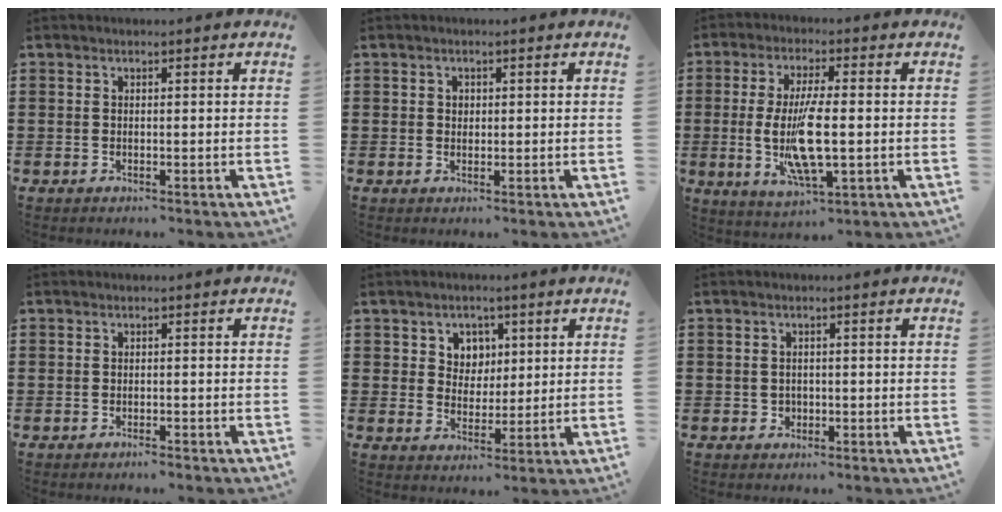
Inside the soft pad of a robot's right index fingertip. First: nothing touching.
{"total": 1.0, "force": [0.3, 0.8, 0.5], "torque": [-0.011, 0.005, 0.006]}
{"total": 10.0, "force": [-1.1, 2.8, 9.5], "torque": [-0.197, -0.015, -0.020]}
{"total": 0.7, "force": [-0.6, 0.1, 0.2], "torque": [-0.007, -0.001, -0.012]}
{"total": 4.3, "force": [1.8, 3.8, 0.7], "torque": [-0.026, 0.010, 0.029]}
{"total": 1.1, "force": [-0.1, 1.1, 0.2], "torque": [-0.007, 0.004, -0.004]}